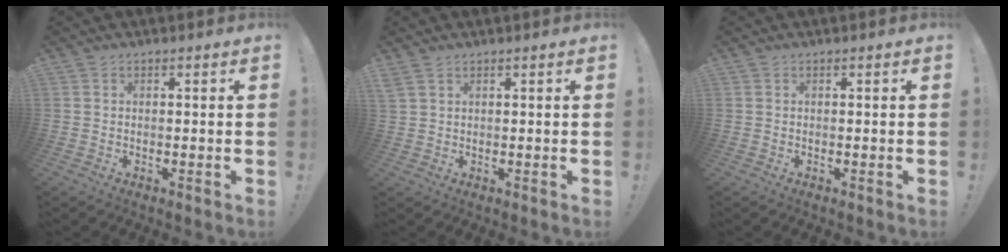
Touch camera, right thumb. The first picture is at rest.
{"total": 2.0, "force": [1.2, 0.8, 1.3], "torque": [-0.027, 0.000, 0.024]}
{"total": 0.0}